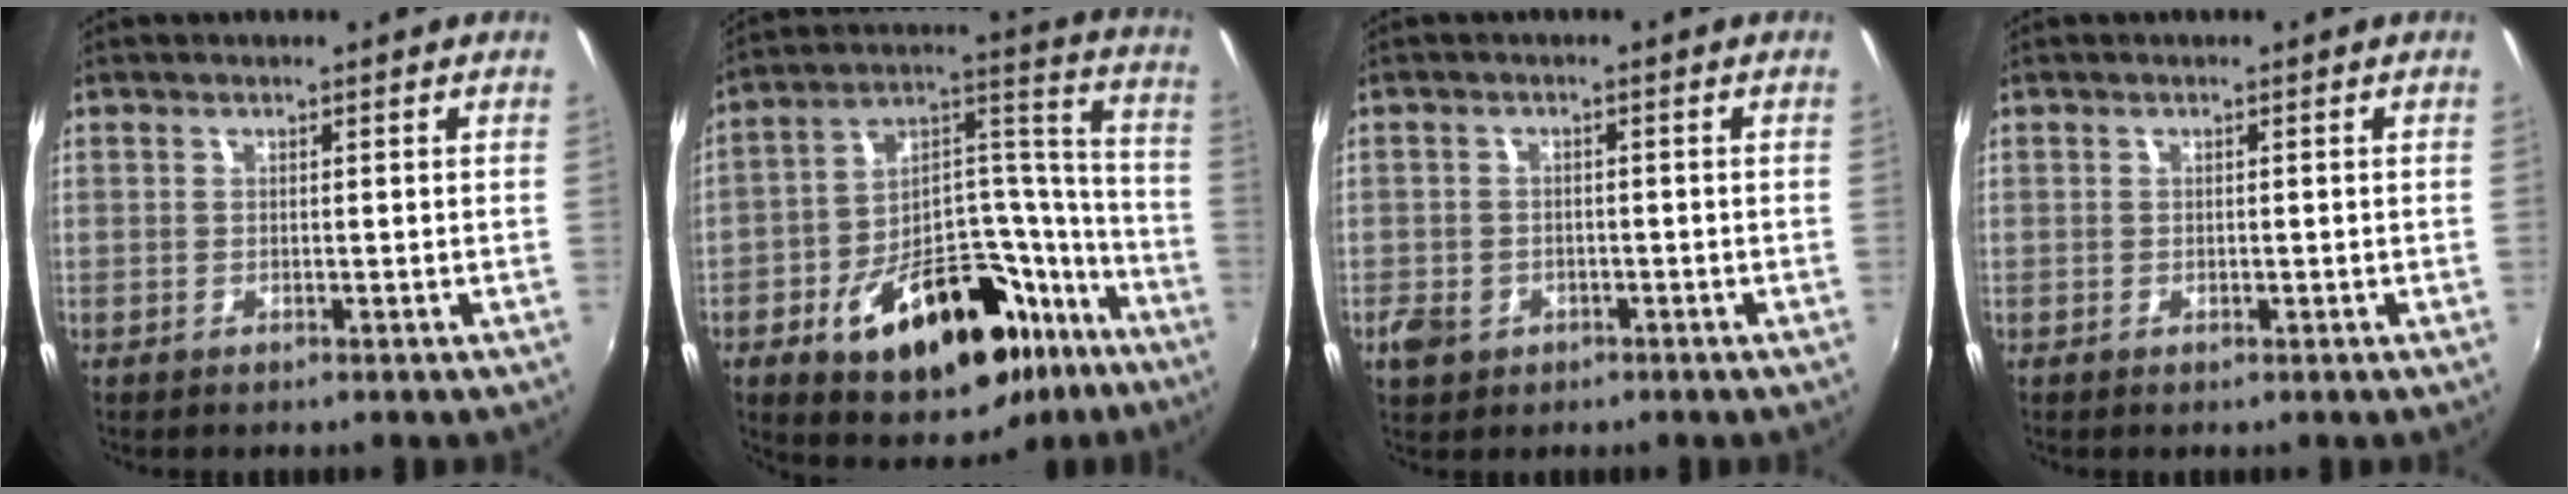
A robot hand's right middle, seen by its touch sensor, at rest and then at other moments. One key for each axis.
{"total": 27.4, "fx": -16.0, "fy": 14.5, "fz": 16.8, "tx": -0.248, "ty": 0.066, "tz": -0.214}
{"total": 4.5, "fx": -2.1, "fy": 3.5, "fz": 1.8, "tx": -0.049, "ty": -0.002, "tz": -0.032}
{"total": 0.0}